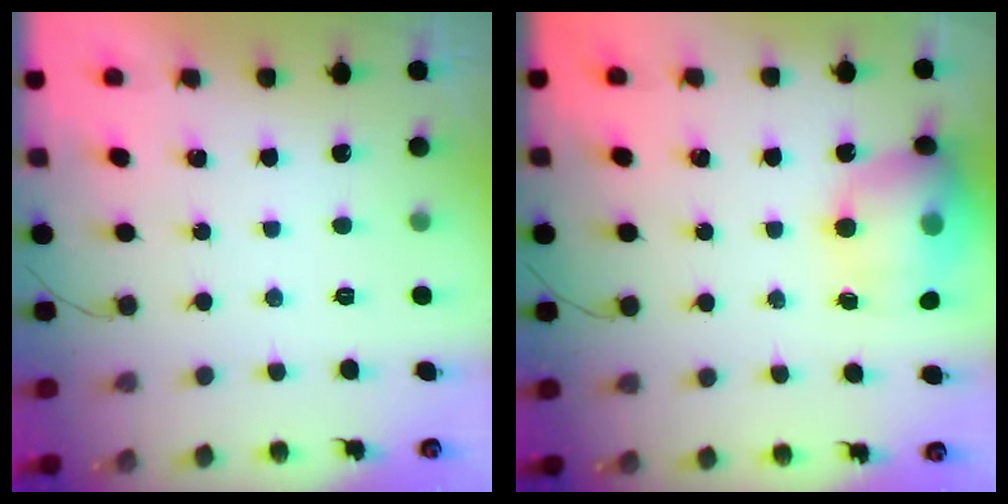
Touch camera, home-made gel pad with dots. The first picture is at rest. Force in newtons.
{"total": 17.1, "press": 16.9, "slide": 2.9}